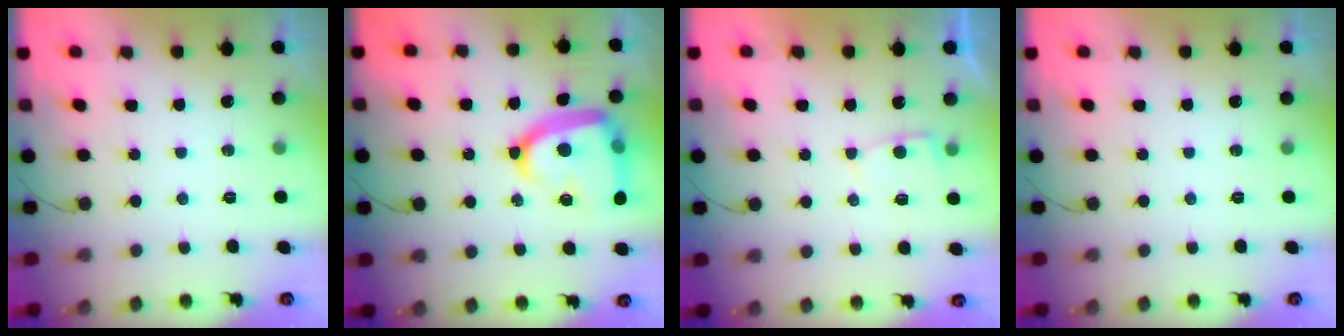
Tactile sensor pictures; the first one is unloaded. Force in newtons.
{"total": 17.3, "press": 17.2, "slide": 1.5}
{"total": 2.7, "press": 2.7, "slide": 0.4}
{"total": 0.0}